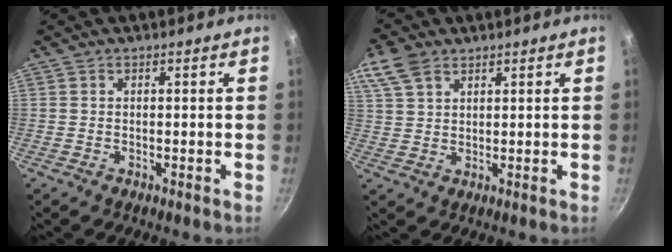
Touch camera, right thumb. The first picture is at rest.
{"total": 6.7, "force": [4.0, 3.9, 3.6], "torque": [-0.070, 0.004, 0.079]}